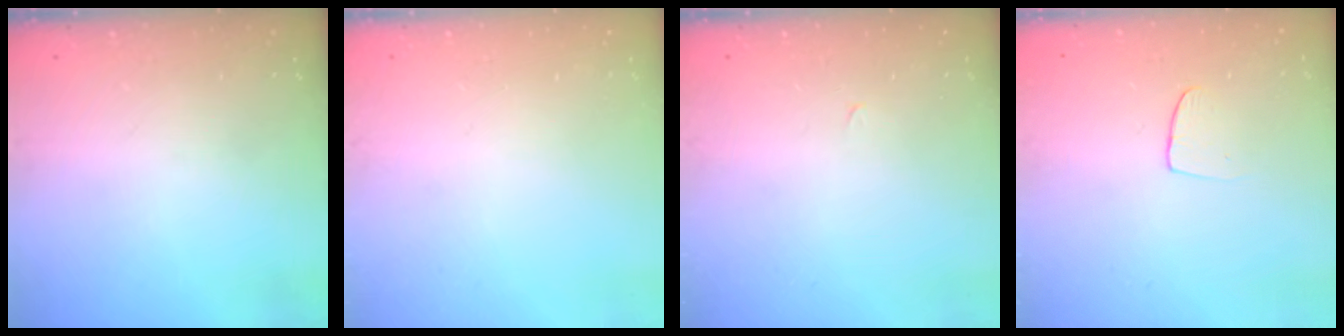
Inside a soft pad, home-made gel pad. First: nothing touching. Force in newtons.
{"total": 0.0}
{"total": 0.0}
{"total": 5.8, "press": 5.7, "slide": 0.4}